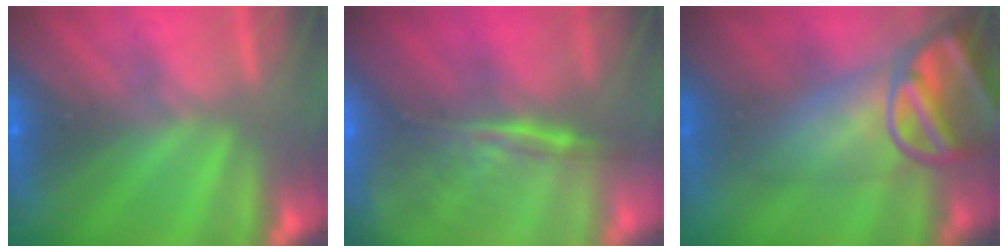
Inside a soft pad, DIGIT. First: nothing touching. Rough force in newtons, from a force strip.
{"total": 5.9}
{"total": 8.3}